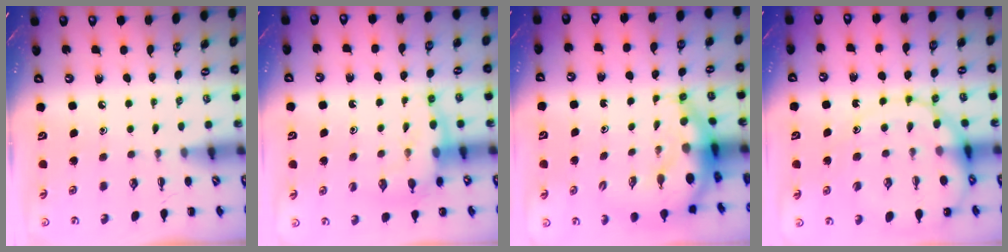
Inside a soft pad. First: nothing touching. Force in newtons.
{"total": 10.2, "press": 10.1, "slide": 1.6}
{"total": 8.9, "press": 8.6, "slide": 2.3}
{"total": 15.0, "press": 14.5, "slide": 3.7}